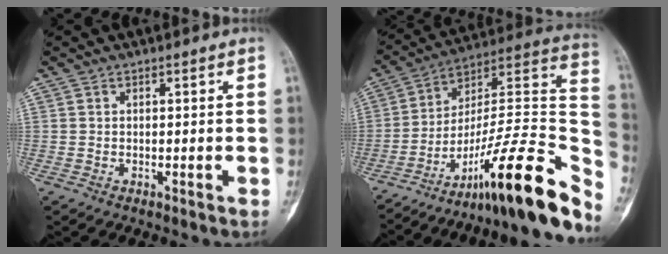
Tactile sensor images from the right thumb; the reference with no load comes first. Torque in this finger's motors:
{"motor_torque": [0.39, 0.16, 1.24, -1.54, 0.13]}